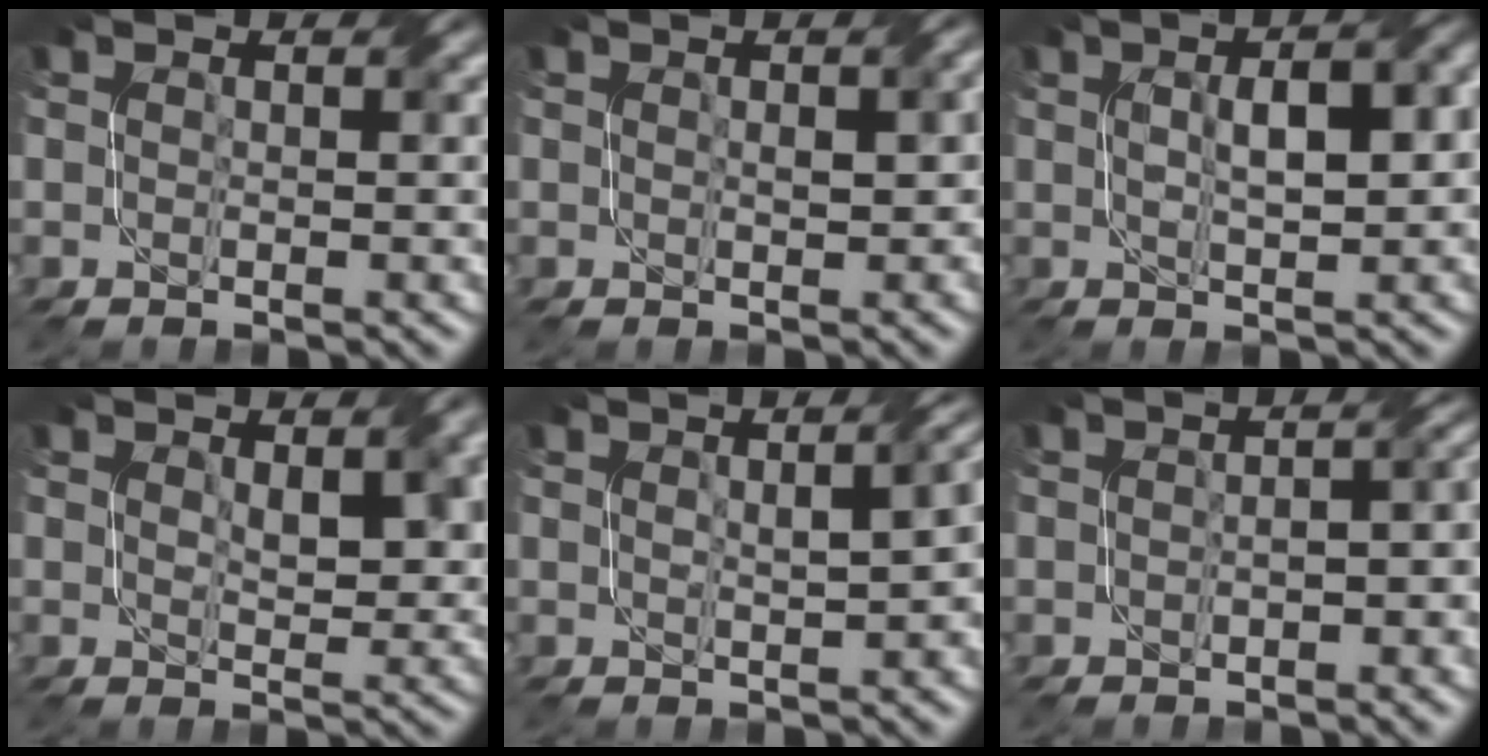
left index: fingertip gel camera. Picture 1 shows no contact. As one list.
[{"total": 2.0, "force": [0.1, 1.2, 1.6], "torque": [-0.019, 0.002, 0.015]}, {"total": 6.3, "force": [1.6, 2.2, 5.7], "torque": [-0.067, 0.027, 0.023]}, {"total": 3.2, "force": [1.5, 1.3, 2.5], "torque": [-0.040, 0.001, 0.036]}, {"total": 5.3, "force": [1.0, 2.2, 4.8], "torque": [-0.036, 0.020, 0.026]}, {"total": 4.5, "force": [-1.1, 2.2, 3.8], "torque": [-0.026, 0.004, -0.004]}]